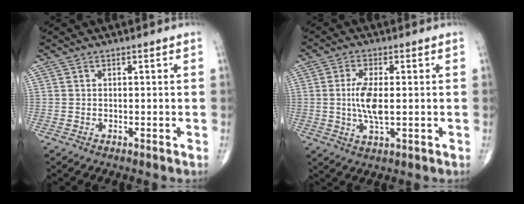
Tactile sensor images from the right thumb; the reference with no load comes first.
{"total": 7.0, "force": [0.0, 2.7, 6.4], "torque": [-0.136, -0.008, -0.001]}